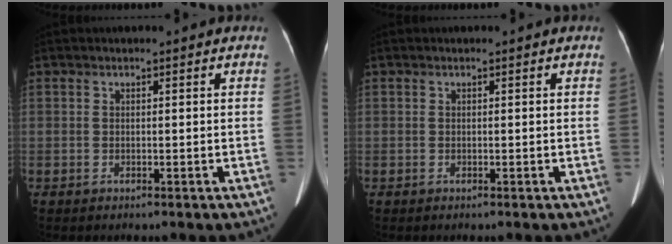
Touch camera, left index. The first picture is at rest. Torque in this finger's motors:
{"motor_torque": [0.18, -0.06, -0.02, 0.00]}